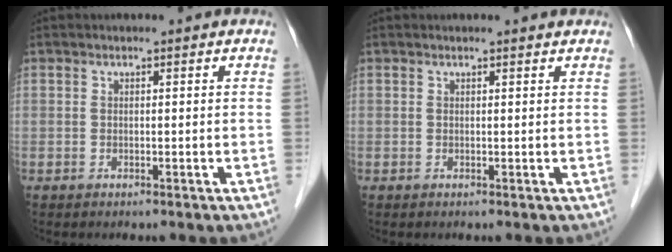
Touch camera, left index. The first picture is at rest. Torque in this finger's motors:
{"motor_torque": [0.20, -0.24, -0.01, -0.01]}